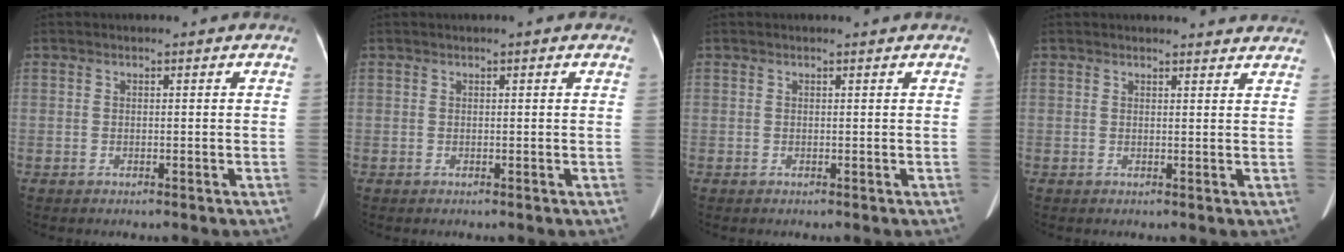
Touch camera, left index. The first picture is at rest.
{"total": 1.0, "force": [0.6, 0.1, 0.8], "torque": [-0.012, 0.005, 0.005]}
{"total": 0.6, "force": [0.5, 0.0, 0.1], "torque": [-0.006, 0.003, 0.006]}
{"total": 6.3, "force": [6.2, 0.9, 1.1], "torque": [-0.003, -0.004, 0.048]}